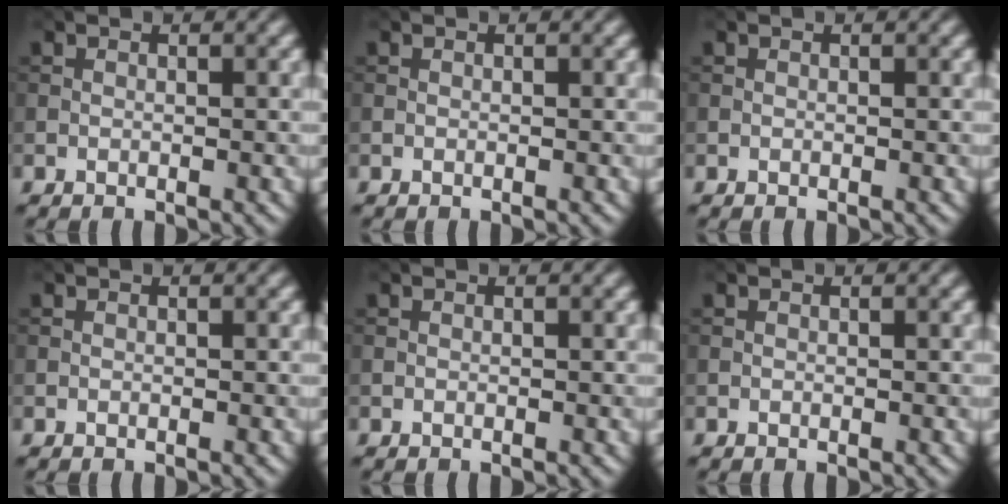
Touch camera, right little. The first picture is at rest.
{"total": 0.0}
{"total": 0.0}
{"total": 0.0}
{"total": 0.0}
{"total": 0.0}